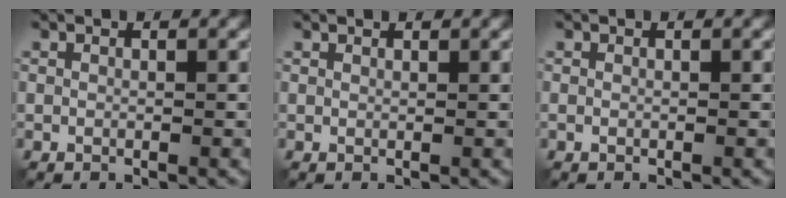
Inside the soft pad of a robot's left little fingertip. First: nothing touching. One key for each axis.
{"total": 0.6, "fx": 0.6, "fy": 0.0, "fz": 0.1, "tx": -0.002, "ty": -0.002, "tz": 0.009}
{"total": 0.0}